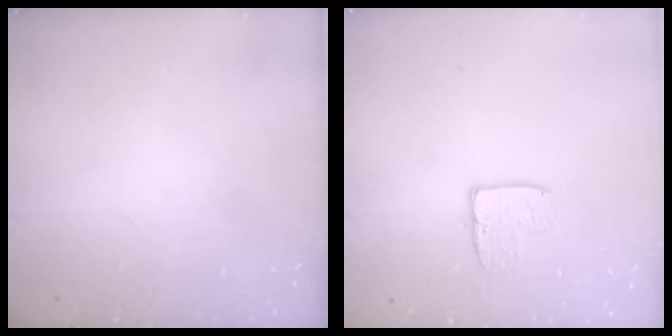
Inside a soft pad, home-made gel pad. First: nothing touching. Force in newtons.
{"total": 7.9, "press": 7.9, "slide": 0.6}